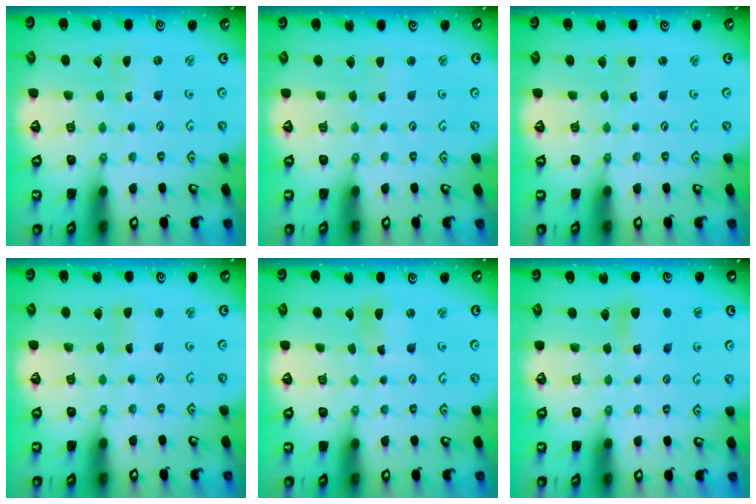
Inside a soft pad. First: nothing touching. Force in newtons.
{"total": 2.2, "press": 2.2, "slide": 0.3}
{"total": 1.7, "press": 1.7, "slide": 0.3}
{"total": 1.2, "press": 1.2, "slide": 0.2}
{"total": 5.1, "press": 5.0, "slide": 0.5}
{"total": 6.2, "press": 6.2, "slide": 0.8}